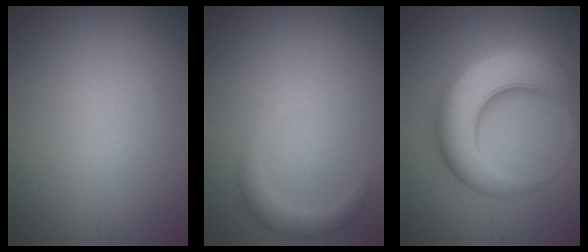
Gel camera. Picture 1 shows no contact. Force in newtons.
{"total": 1.7, "press": 1.7, "slide": 0.1}
{"total": 9.6, "press": 9.6, "slide": 0.3}